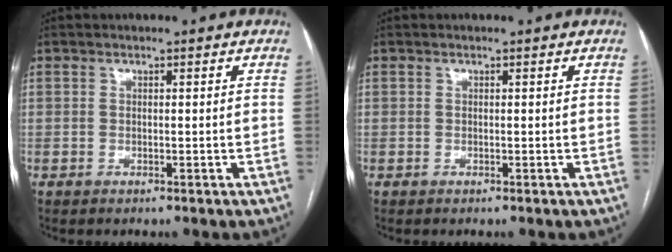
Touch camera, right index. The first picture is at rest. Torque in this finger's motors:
{"motor_torque": [0.00, 0.00, 0.00, 0.00]}